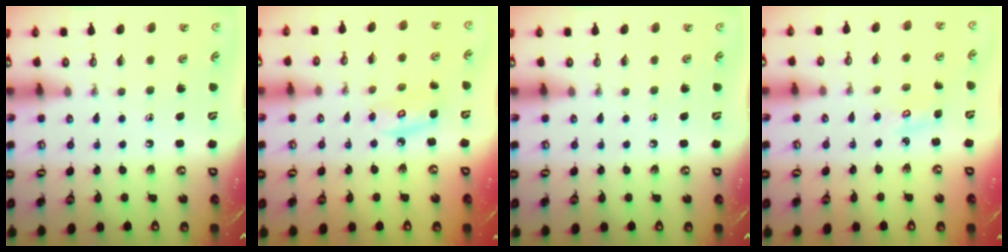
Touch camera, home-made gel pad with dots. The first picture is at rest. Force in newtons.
{"total": 5.4, "press": 5.4, "slide": 0.3}
{"total": 0.0}
{"total": 2.9, "press": 2.9, "slide": 0.2}